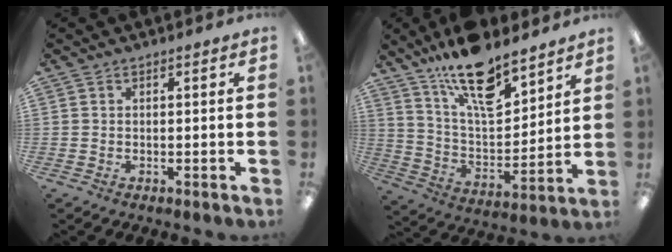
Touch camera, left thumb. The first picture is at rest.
{"total": 17.5, "force": [12.7, 6.5, 10.1], "torque": [-0.172, -0.074, 0.218]}